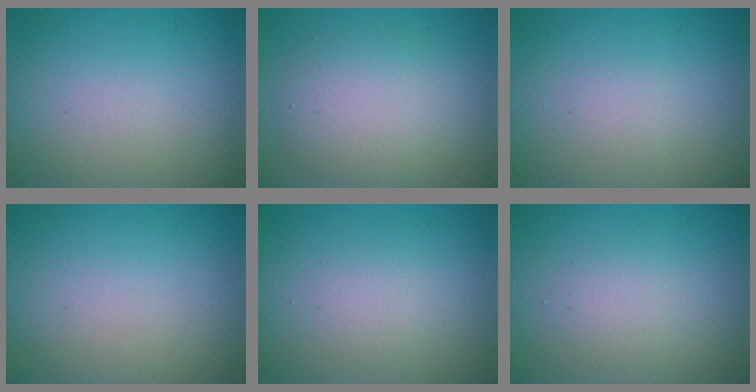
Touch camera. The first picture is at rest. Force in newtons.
{"total": 4.7, "press": 4.6, "slide": 0.5}
{"total": 0.9, "press": 0.9, "slide": 0.0}
{"total": 0.0}
{"total": 1.6, "press": 1.6, "slide": 0.1}
{"total": 1.8, "press": 1.8, "slide": 0.0}